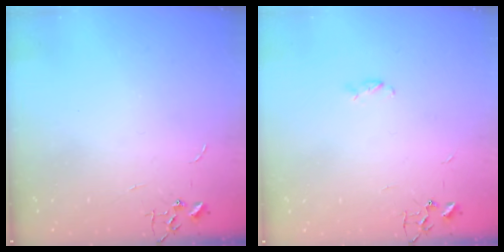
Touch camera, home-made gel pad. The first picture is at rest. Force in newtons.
{"total": 2.9, "press": 2.9, "slide": 0.3}